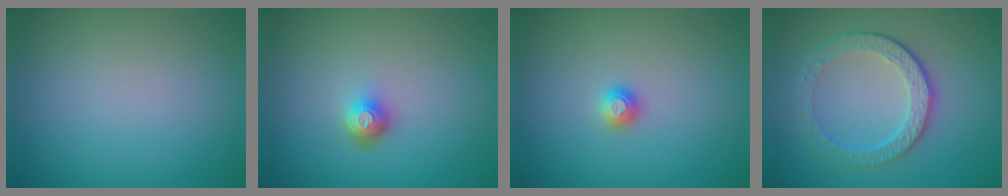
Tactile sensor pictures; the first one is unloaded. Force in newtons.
{"total": 1.9, "press": 1.4, "slide": 1.3}
{"total": 1.2, "press": 1.1, "slide": 0.3}
{"total": 4.8, "press": 3.4, "slide": 3.4}